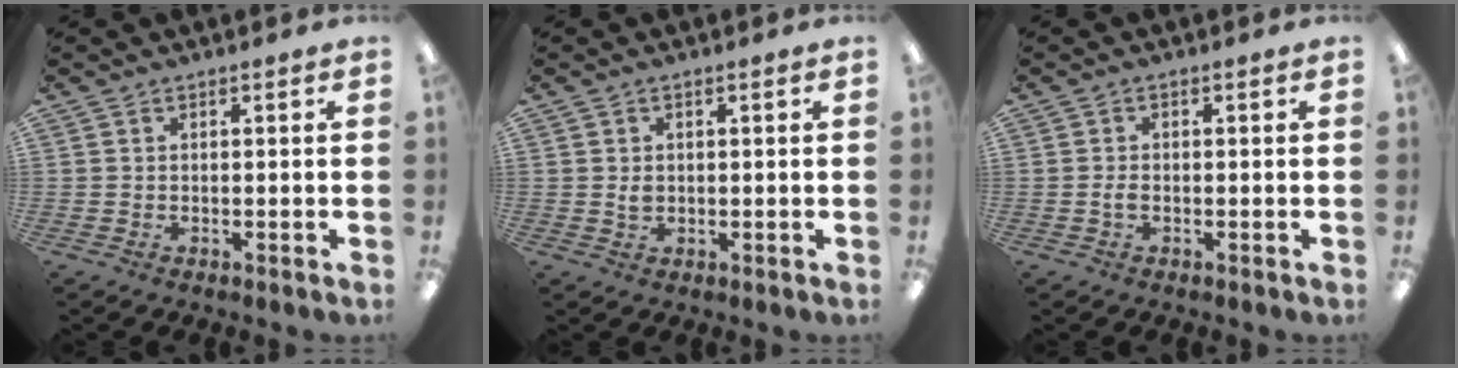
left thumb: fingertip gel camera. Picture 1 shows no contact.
{"total": 1.6, "force": [0.2, 1.1, 1.1], "torque": [-0.023, 0.002, 0.003]}
{"total": 1.3, "force": [-0.4, 0.6, 1.1], "torque": [-0.021, 0.001, -0.008]}